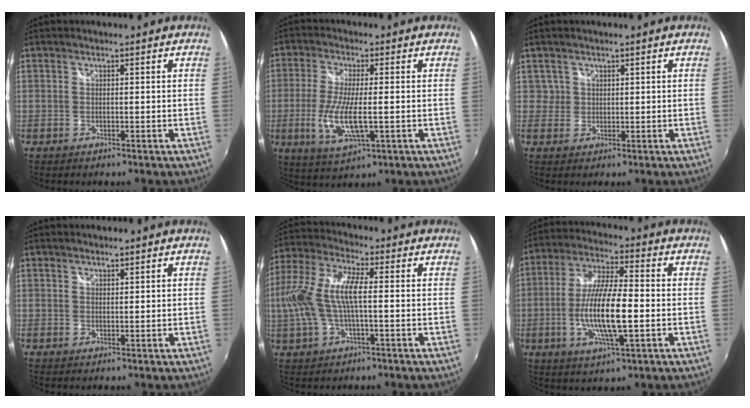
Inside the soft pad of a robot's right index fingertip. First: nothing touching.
{"total": 10.0, "force": [-2.1, 2.6, 9.4], "torque": [-0.194, -0.017, -0.038]}
{"total": 1.7, "force": [0.7, 1.5, -0.3], "torque": [0.018, 0.011, 0.011]}
{"total": 0.8, "force": [0.8, 0.3, 0.1], "torque": [-0.001, 0.001, 0.014]}
{"total": 12.5, "force": [-0.7, 3.6, 11.9], "torque": [-0.241, 0.004, -0.012]}
{"total": 13.4, "force": [-2.7, 2.7, 12.9], "torque": [-0.255, -0.006, -0.051]}